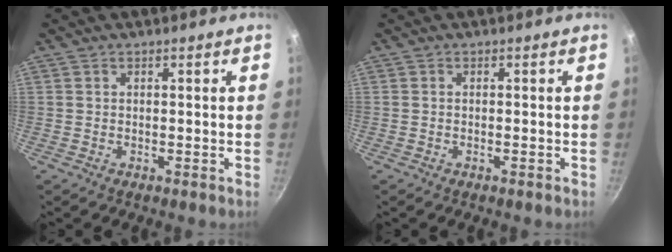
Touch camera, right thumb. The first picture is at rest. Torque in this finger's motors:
{"motor_torque": [0.25, 0.00, 0.45, -0.02, -0.06]}